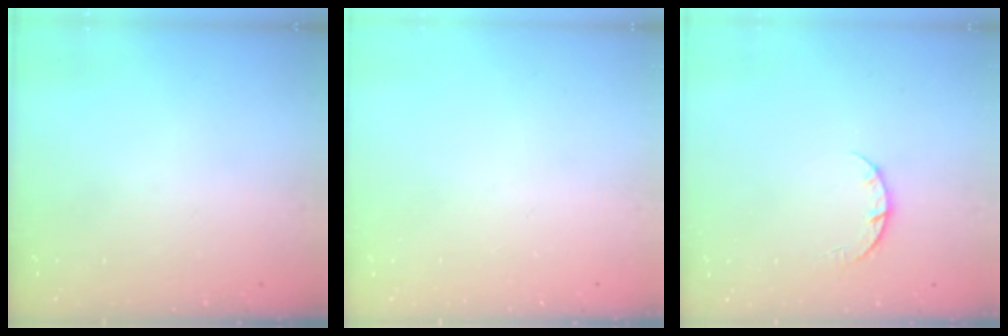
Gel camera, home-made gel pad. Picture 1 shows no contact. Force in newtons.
{"total": 0.0}
{"total": 3.6, "press": 3.6, "slide": 0.5}